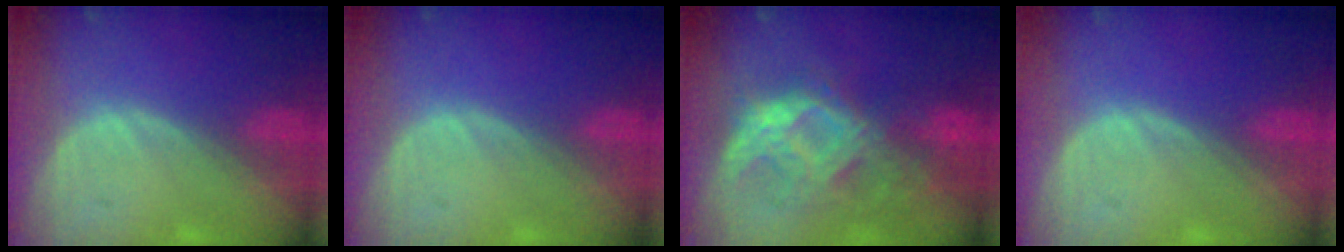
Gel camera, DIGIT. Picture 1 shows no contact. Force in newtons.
{"total": 0.0}
{"total": 9.5, "press": 8.9, "slide": 3.5}
{"total": 0.0}